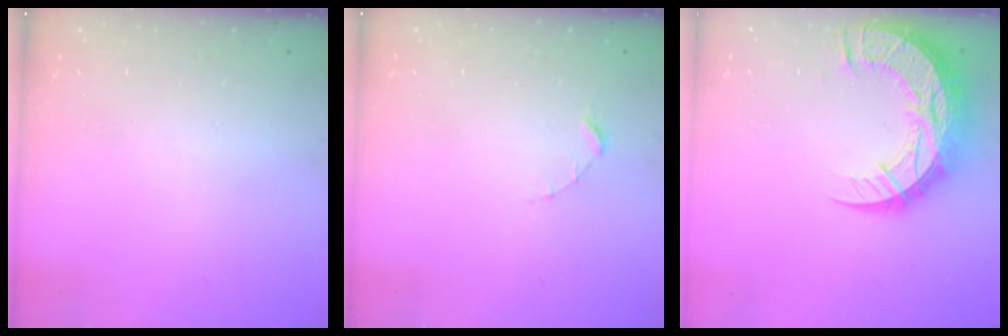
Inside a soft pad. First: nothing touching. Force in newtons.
{"total": 1.5, "press": 1.5, "slide": 0.2}
{"total": 19.2, "press": 19.1, "slide": 1.4}